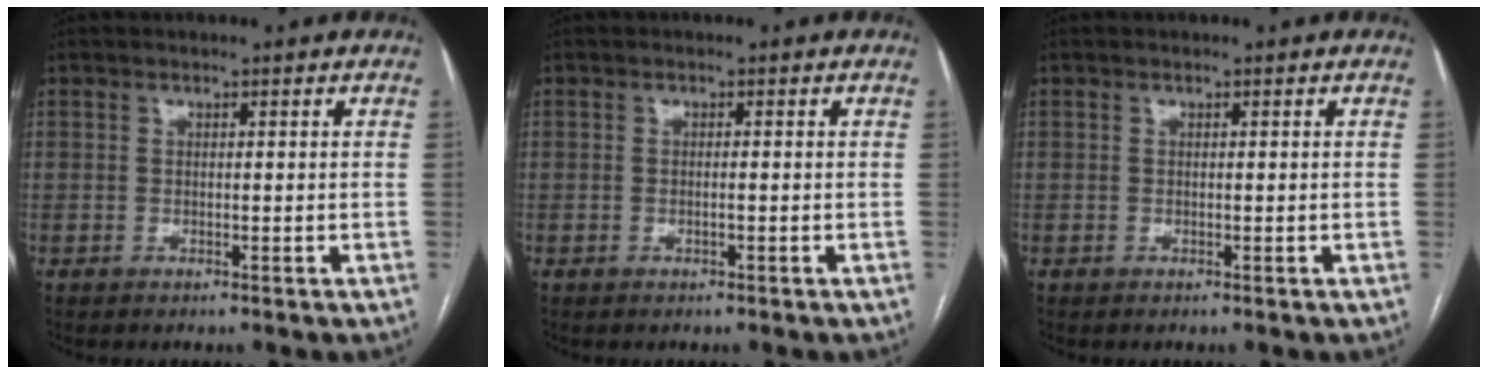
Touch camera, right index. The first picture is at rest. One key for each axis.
{"total": 0.7, "fx": -0.2, "fy": 0.0, "fz": 0.7, "tx": -0.014, "ty": 0.000, "tz": -0.002}
{"total": 0.0}